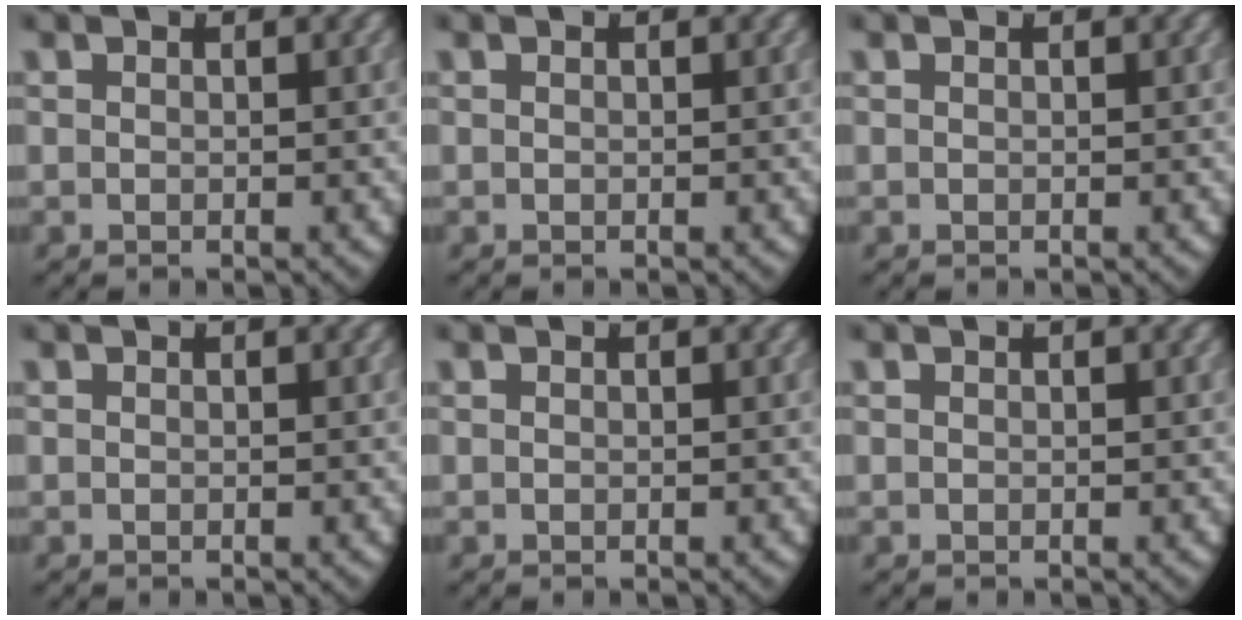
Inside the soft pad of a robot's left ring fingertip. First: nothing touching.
{"total": 0.0}
{"total": 0.0}
{"total": 0.0}
{"total": 0.0}
{"total": 0.0}